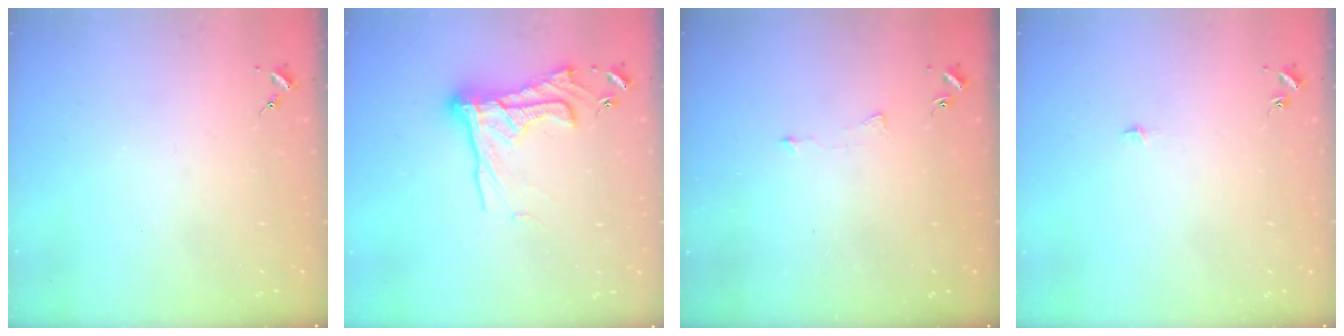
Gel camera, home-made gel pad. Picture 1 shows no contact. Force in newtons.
{"total": 16.9, "press": 16.9, "slide": 1.7}
{"total": 4.2, "press": 4.2, "slide": 0.4}
{"total": 2.6, "press": 2.6, "slide": 0.2}